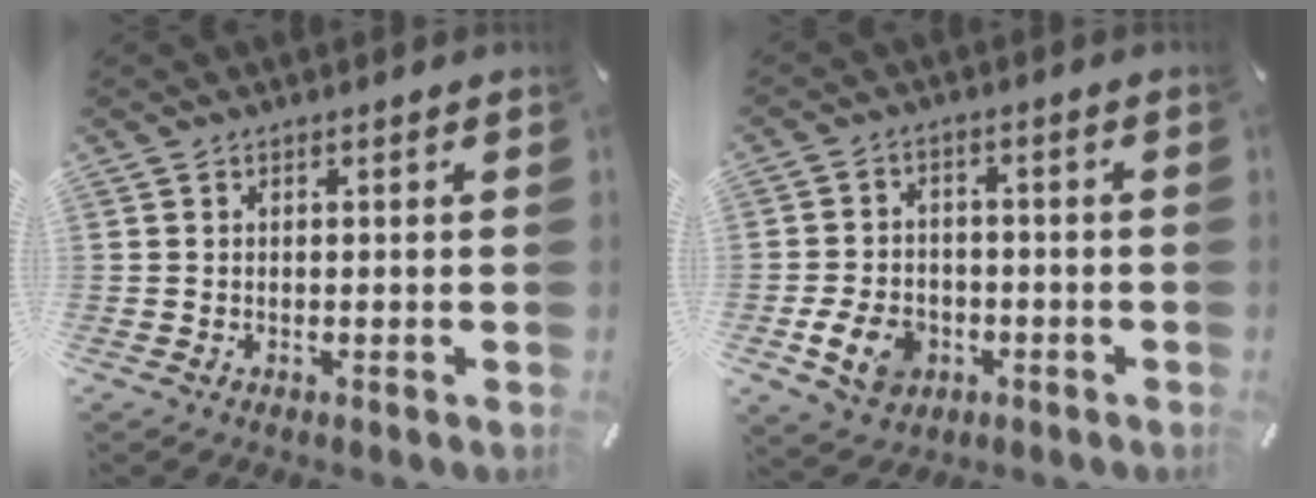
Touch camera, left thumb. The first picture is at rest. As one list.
[{"total": 8.3, "force": [-2.9, 6.4, 4.2], "torque": [-0.092, 0.013, -0.053]}]